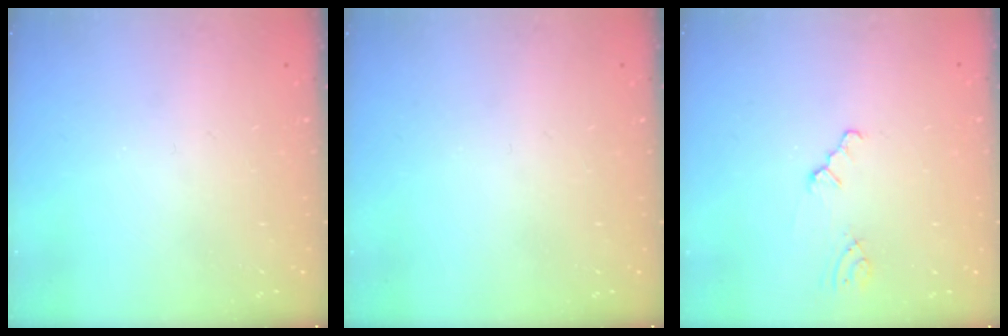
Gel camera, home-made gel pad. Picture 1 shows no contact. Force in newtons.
{"total": 0.0}
{"total": 0.8, "press": 0.8, "slide": 0.2}